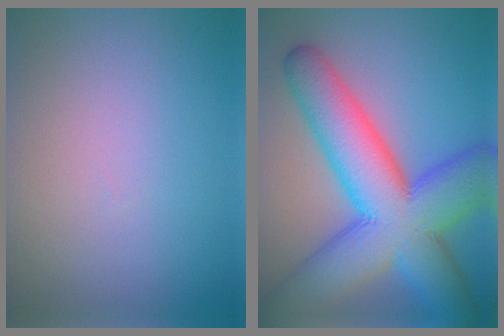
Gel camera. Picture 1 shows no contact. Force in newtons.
{"total": 13.7, "press": 13.7, "slide": 0.3}